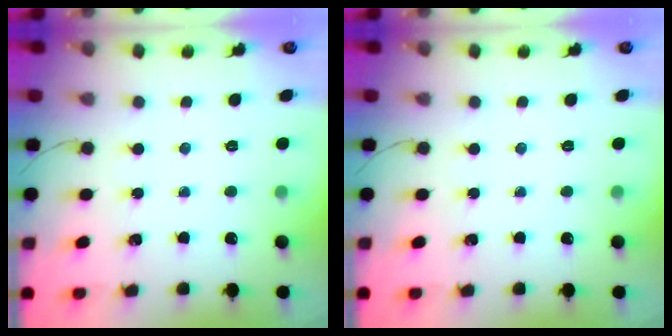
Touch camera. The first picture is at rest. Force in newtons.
{"total": 0.0}